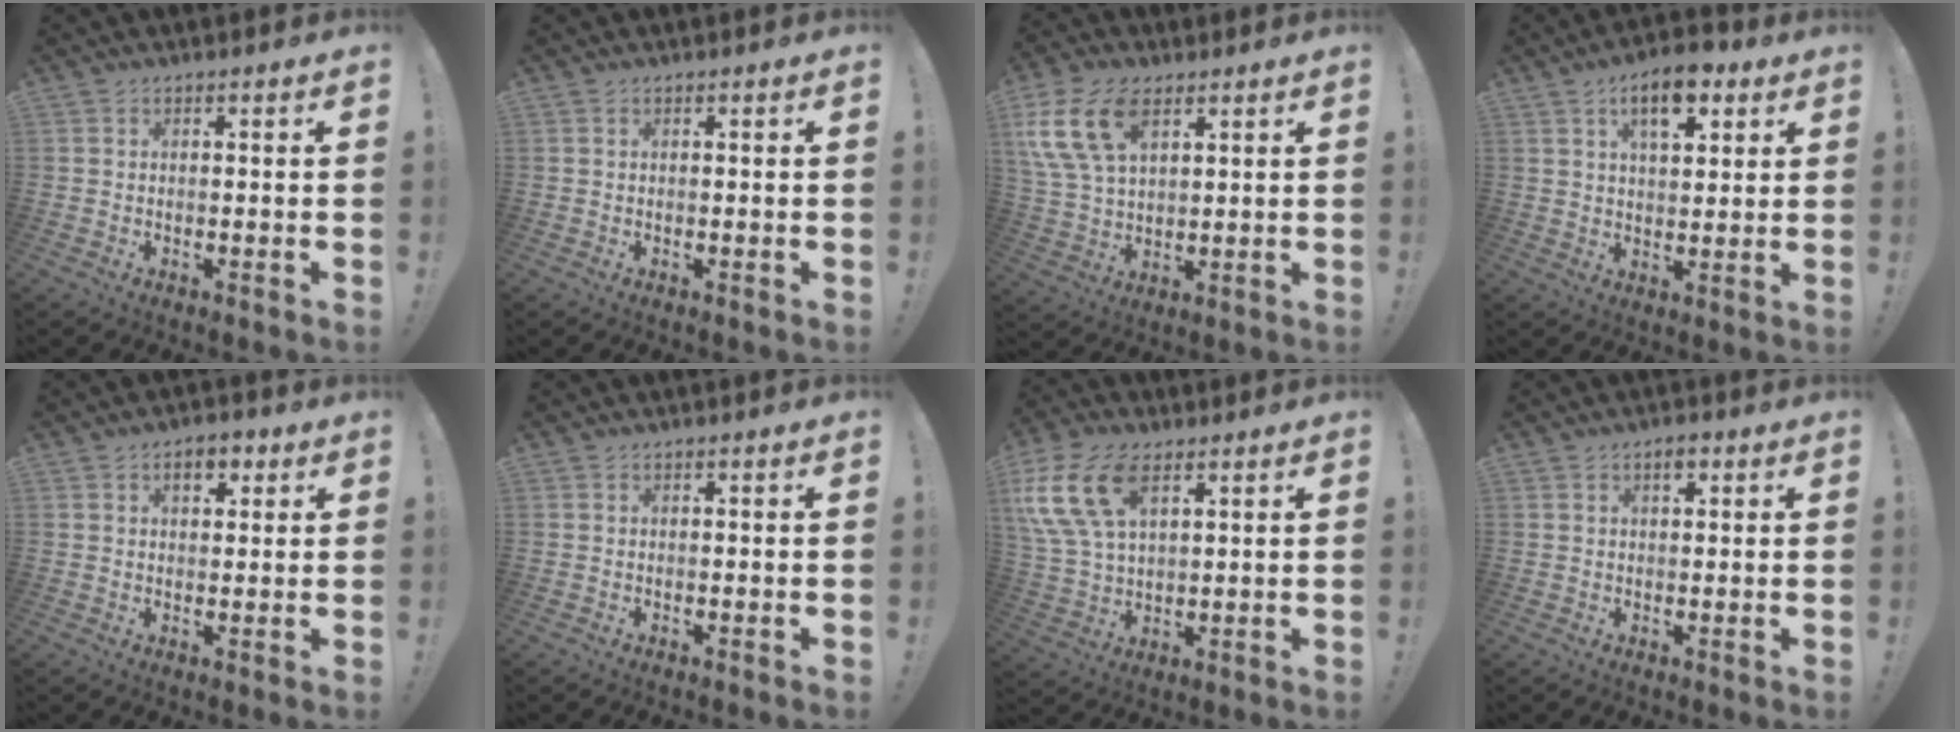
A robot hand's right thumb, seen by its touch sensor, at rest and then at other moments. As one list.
[{"total": 0.0}, {"total": 14.7, "force": [6.8, 8.7, 9.8], "torque": [-0.199, -0.017, 0.127]}, {"total": 10.5, "force": [5.6, 5.0, 7.3], "torque": [-0.098, -0.018, 0.093]}, {"total": 4.9, "force": [2.1, 3.0, 3.2], "torque": [-0.047, 0.003, 0.034]}, {"total": 0.0}, {"total": 16.3, "force": [7.0, 9.5, 11.2], "torque": [-0.244, -0.020, 0.130]}, {"total": 2.4, "force": [1.2, 1.2, 1.7], "torque": [-0.017, -0.003, 0.017]}]